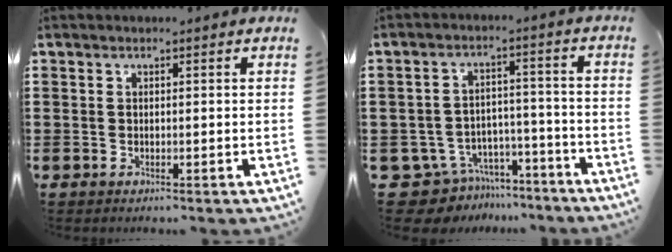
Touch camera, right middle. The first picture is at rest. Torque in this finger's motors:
{"motor_torque": [-0.15, -0.09, 0.02, -0.03]}